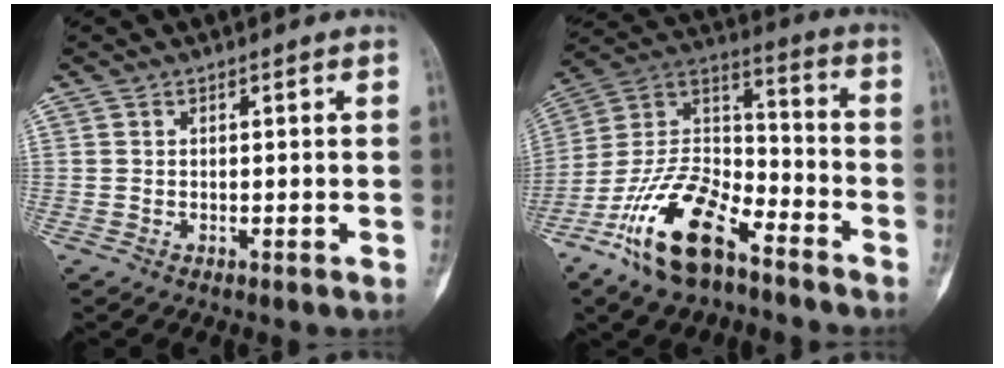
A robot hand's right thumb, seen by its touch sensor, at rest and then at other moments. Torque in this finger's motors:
{"motor_torque": [0.74, 0.54, 1.89, -0.88, 0.43]}